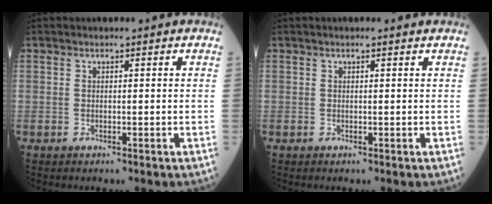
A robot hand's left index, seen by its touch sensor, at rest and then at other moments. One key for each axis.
{"total": 0.7, "fx": 0.6, "fy": -0.1, "fz": 0.3, "tx": -0.011, "ty": 0.002, "tz": 0.010}